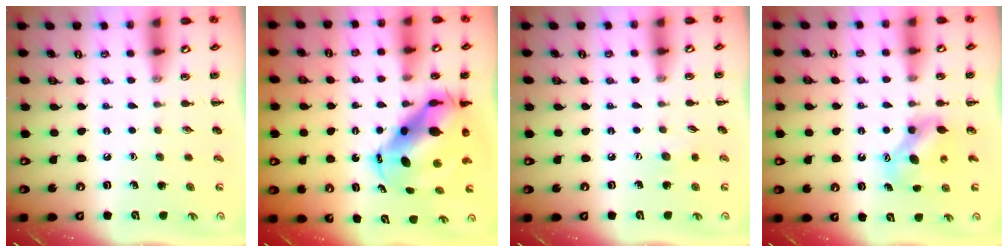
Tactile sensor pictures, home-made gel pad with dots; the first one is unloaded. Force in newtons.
{"total": 11.0, "press": 10.7, "slide": 2.5}
{"total": 4.6, "press": 4.4, "slide": 1.1}
{"total": 7.1, "press": 7.1, "slide": 0.4}